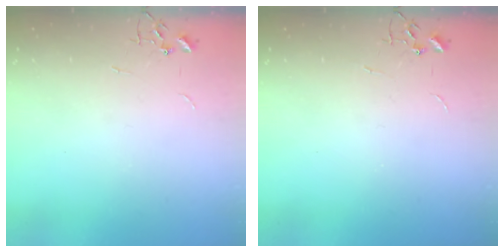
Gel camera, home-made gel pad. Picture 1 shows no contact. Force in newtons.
{"total": 0.0}